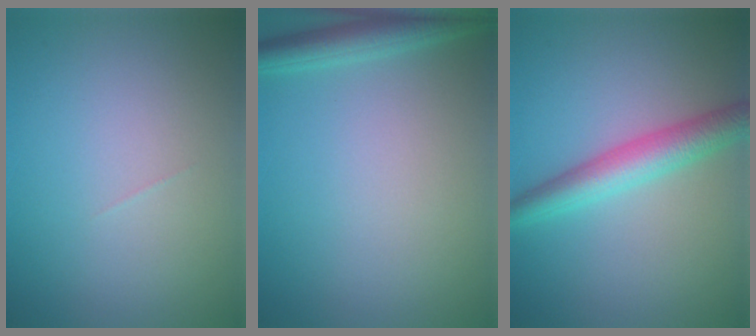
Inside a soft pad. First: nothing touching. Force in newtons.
{"total": 3.0, "press": 3.0, "slide": 0.2}
{"total": 4.2, "press": 4.2, "slide": 0.1}